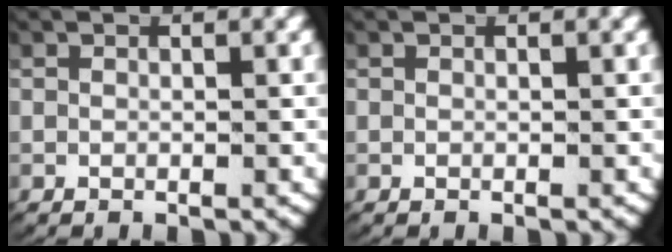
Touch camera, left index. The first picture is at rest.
{"total": 0.0}